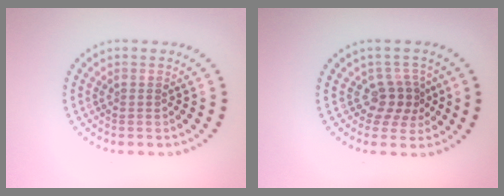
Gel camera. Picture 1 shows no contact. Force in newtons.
{"total": 2.6, "press": 2.1, "slide": 1.6}